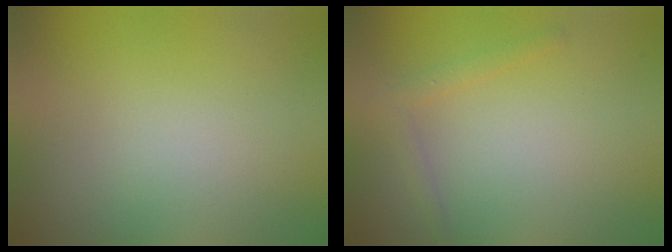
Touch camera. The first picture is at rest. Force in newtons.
{"total": 1.3, "press": 1.3, "slide": 0.1}